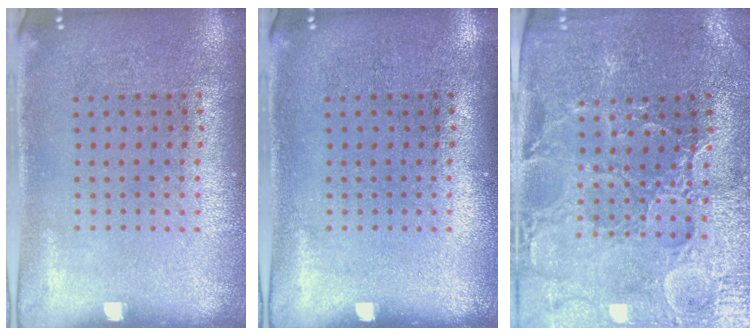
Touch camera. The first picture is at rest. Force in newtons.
{"total": 0.0}
{"total": 3.3, "press": 3.2, "slide": 0.5}